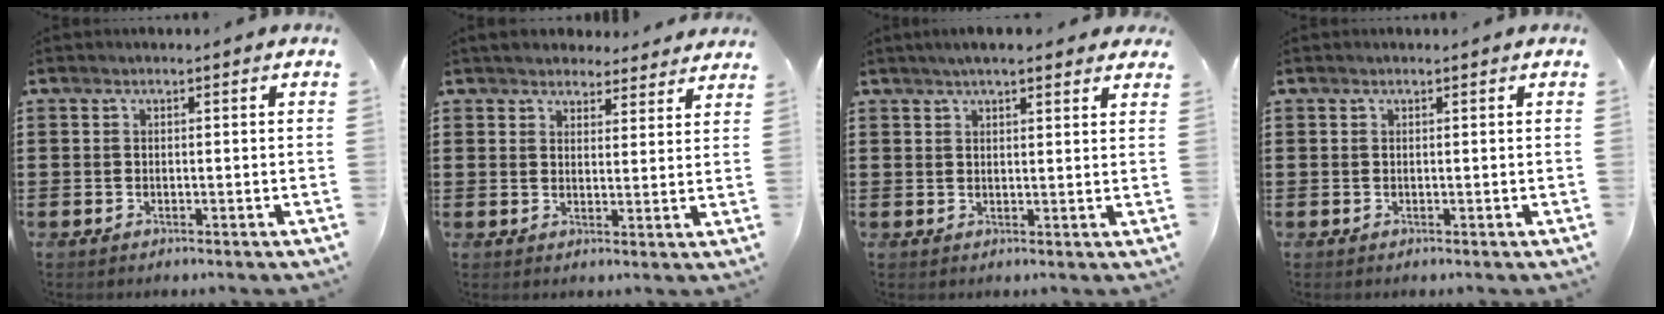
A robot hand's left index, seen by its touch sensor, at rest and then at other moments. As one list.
[{"total": 3.6, "force": [3.5, 0.8, 0.1], "torque": [-0.016, -0.010, 0.065]}, {"total": 3.5, "force": [2.9, 0.7, 1.9], "torque": [-0.044, 0.005, 0.052]}, {"total": 0.0}]